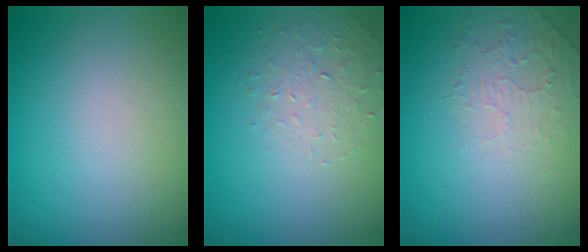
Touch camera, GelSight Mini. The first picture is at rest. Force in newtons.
{"total": 1.6, "press": 0.9, "slide": 1.3}
{"total": 2.0, "press": 0.6, "slide": 1.9}